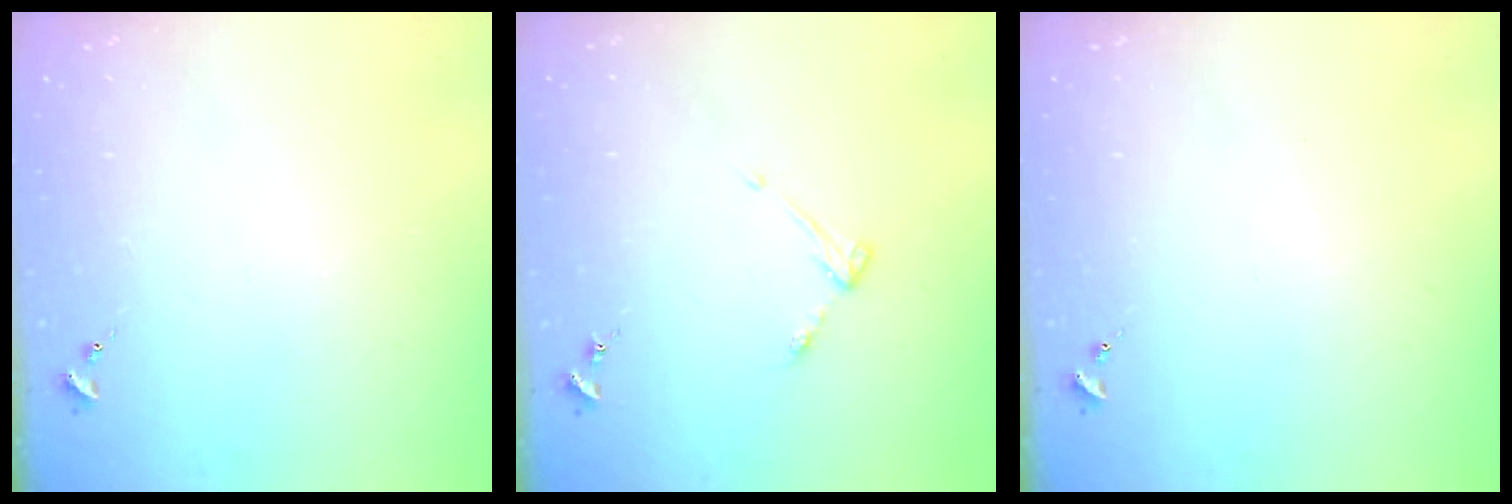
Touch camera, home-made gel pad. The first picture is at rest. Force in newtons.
{"total": 3.6, "press": 3.6, "slide": 0.5}
{"total": 0.0}